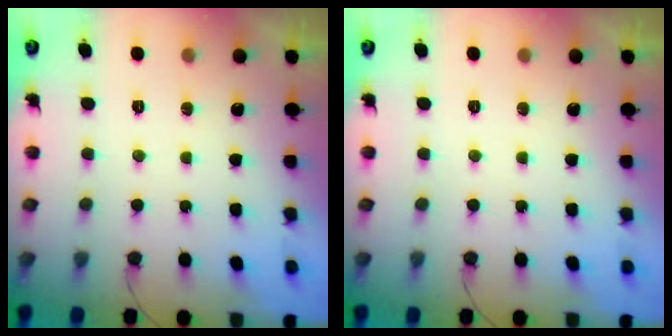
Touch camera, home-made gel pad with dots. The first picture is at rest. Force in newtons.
{"total": 0.0}